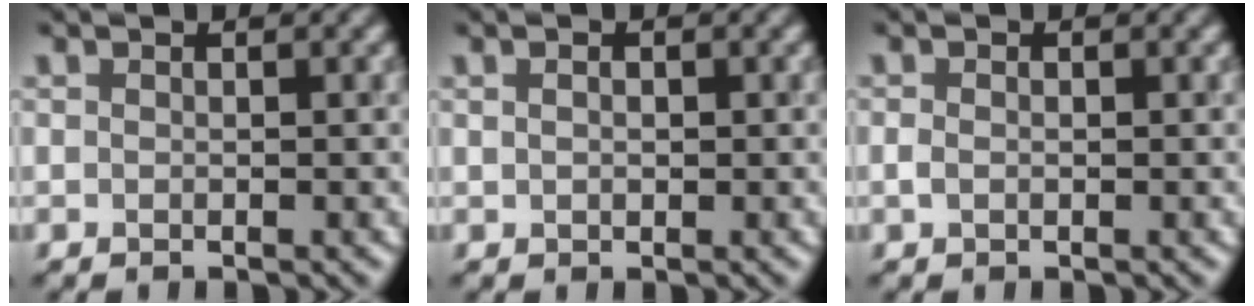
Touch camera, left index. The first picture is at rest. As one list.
[{"total": 1.4, "force": [0.5, 0.9, 0.9], "torque": [-0.013, 0.008, 0.003]}, {"total": 0.9, "force": [-0.1, 0.6, 0.6], "torque": [-0.015, -0.001, -0.004]}]